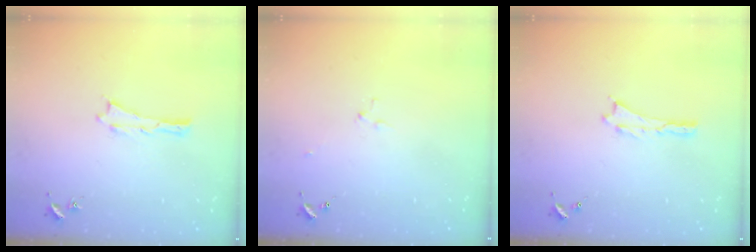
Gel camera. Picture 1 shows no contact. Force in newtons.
{"total": 2.9, "press": 2.9, "slide": 0.3}
{"total": 0.0}